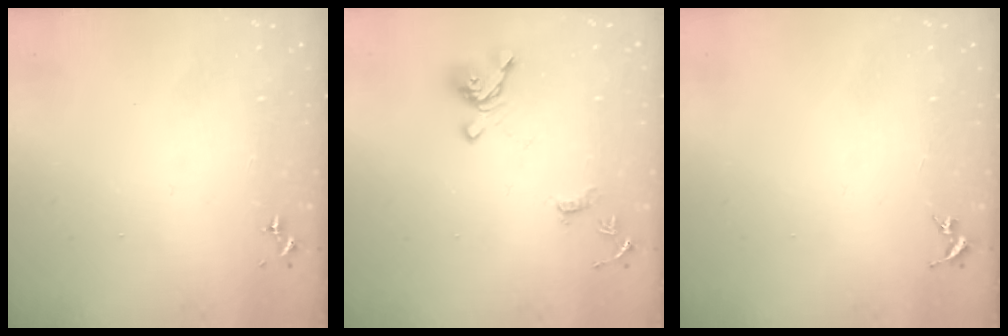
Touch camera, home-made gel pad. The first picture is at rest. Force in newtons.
{"total": 12.7, "press": 12.6, "slide": 1.5}
{"total": 0.0}